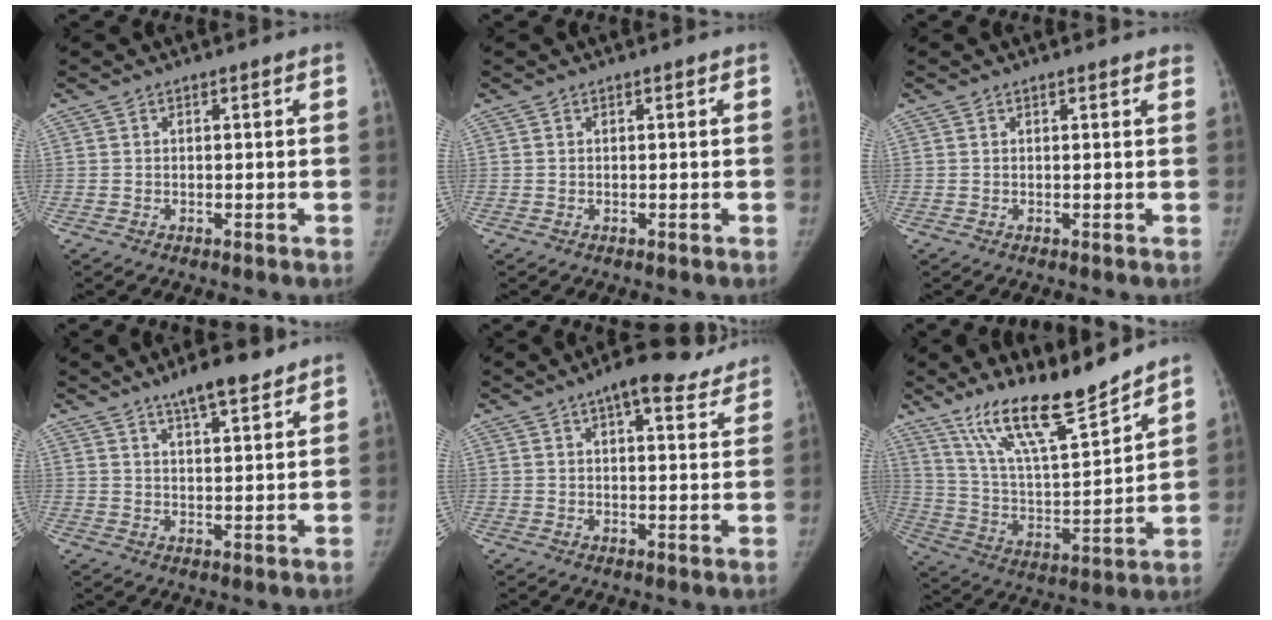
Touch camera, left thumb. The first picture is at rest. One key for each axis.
{"total": 0.0}
{"total": 1.7, "fx": 1.3, "fy": 0.4, "fz": 0.9, "tx": -0.004, "ty": 0.002, "tz": 0.014}
{"total": 7.6, "fx": 5.6, "fy": 1.9, "fz": 4.7, "tx": -0.064, "ty": -0.029, "tz": 0.090}
{"total": 11.3, "fx": 8.1, "fy": 3.9, "fz": 6.9, "tx": -0.068, "ty": -0.020, "tz": 0.103}
{"total": 17.9, "fx": 14.2, "fy": 2.9, "fz": 10.4, "tx": -0.156, "ty": -0.084, "tz": 0.262}